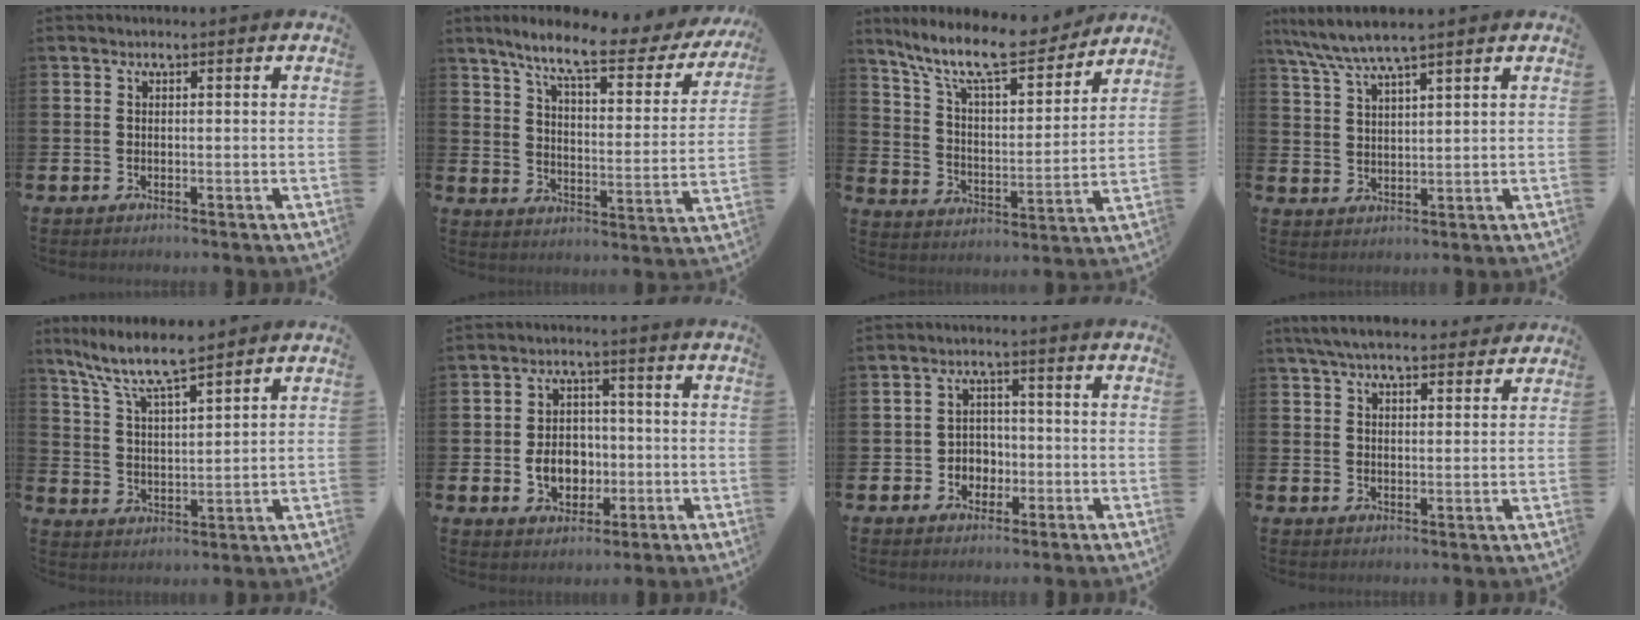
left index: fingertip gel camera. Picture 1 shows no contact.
{"total": 8.5, "force": [6.7, 1.6, 4.9], "torque": [-0.121, -0.035, 0.106]}
{"total": 11.7, "force": [10.0, 2.7, 5.6], "torque": [-0.136, -0.061, 0.170]}
{"total": 5.7, "force": [5.1, 0.1, 2.7], "torque": [-0.072, -0.019, 0.090]}
{"total": 8.1, "force": [7.3, 0.8, 3.6], "torque": [-0.100, -0.034, 0.127]}
{"total": 5.6, "force": [-1.0, 4.6, 3.1], "torque": [-0.041, 0.001, -0.026]}
{"total": 3.1, "force": [-1.0, 2.8, 0.8], "torque": [-0.023, 0.004, -0.027]}
{"total": 6.0, "force": [5.6, 1.1, 1.8], "torque": [-0.050, -0.017, 0.102]}